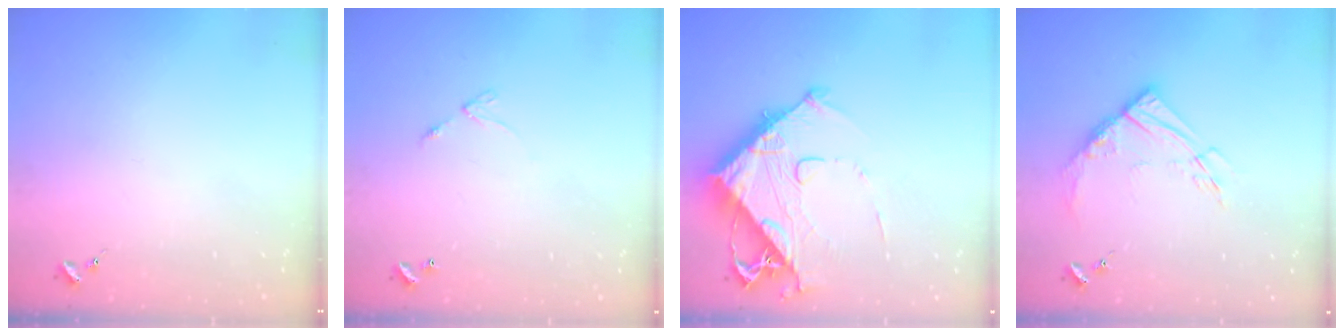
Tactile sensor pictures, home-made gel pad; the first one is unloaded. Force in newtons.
{"total": 4.7, "press": 4.7, "slide": 0.4}
{"total": 14.7, "press": 14.6, "slide": 1.5}
{"total": 12.7, "press": 12.6, "slide": 1.3}